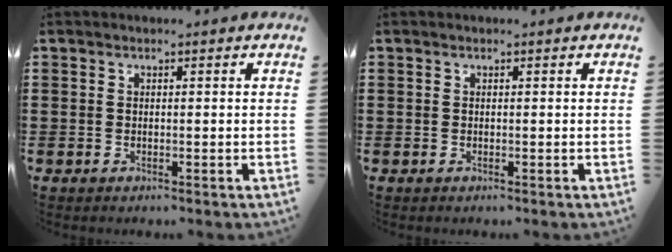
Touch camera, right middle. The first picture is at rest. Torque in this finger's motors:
{"motor_torque": [-1.18, -0.96, 0.00, 0.00]}